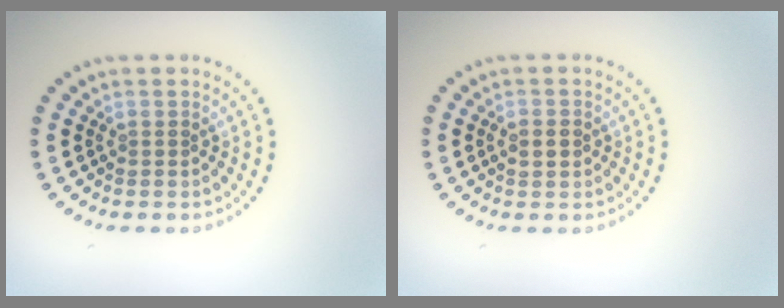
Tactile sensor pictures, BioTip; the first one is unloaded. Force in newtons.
{"total": 2.0, "press": 2.0, "slide": 0.0}